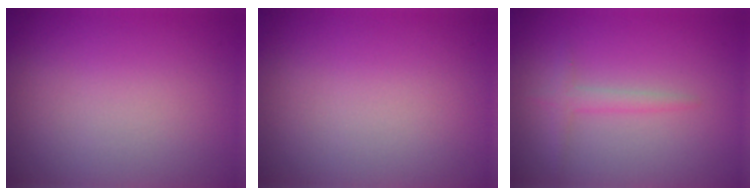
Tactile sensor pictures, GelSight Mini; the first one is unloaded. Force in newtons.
{"total": 0.0}
{"total": 1.5, "press": 1.5, "slide": 0.1}